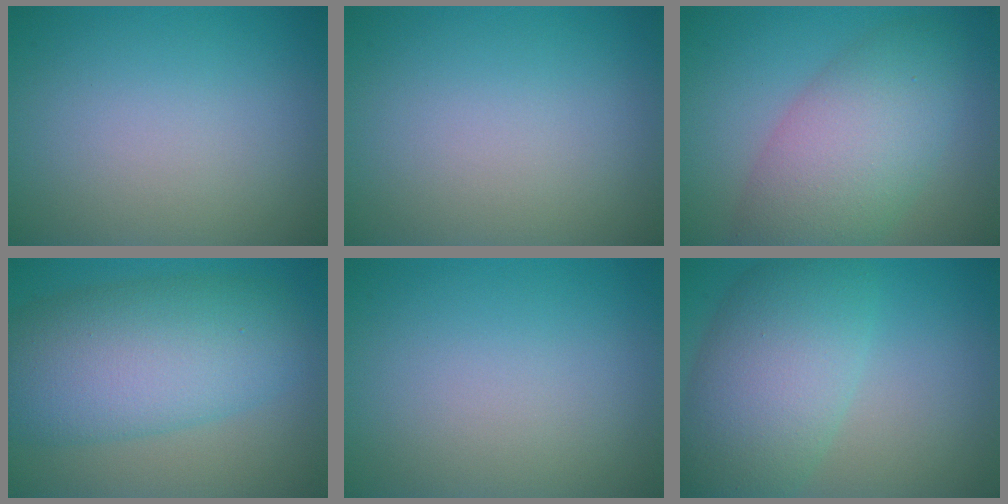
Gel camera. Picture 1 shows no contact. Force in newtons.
{"total": 0.0}
{"total": 7.4, "press": 7.4, "slide": 0.2}
{"total": 10.0, "press": 10.0, "slide": 0.2}
{"total": 0.0}
{"total": 8.2, "press": 8.2, "slide": 0.3}